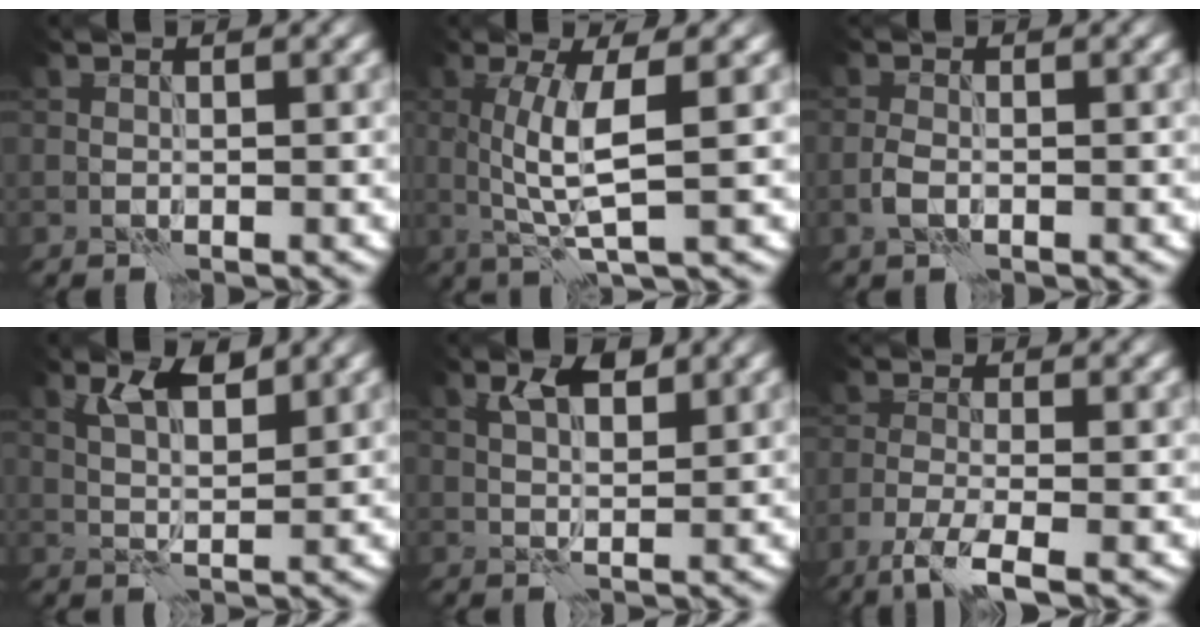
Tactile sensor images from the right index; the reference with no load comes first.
{"total": 4.9, "force": [0.6, 1.0, 4.7], "torque": [-0.093, -0.001, 0.013]}
{"total": 1.4, "force": [-0.6, 0.7, 1.1], "torque": [-0.022, 0.001, -0.015]}
{"total": 3.5, "force": [2.0, 1.1, 2.7], "torque": [-0.054, -0.001, 0.038]}
{"total": 2.9, "force": [1.6, 1.1, 2.2], "torque": [-0.039, 0.001, 0.030]}
{"total": 4.2, "force": [-2.7, 0.7, 3.1], "torque": [-0.058, -0.004, -0.062]}